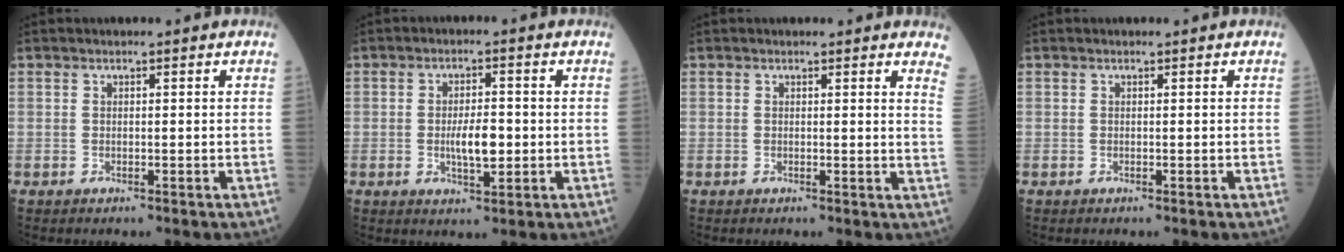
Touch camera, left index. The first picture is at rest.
{"total": 4.8, "force": [-0.7, 1.6, 4.5], "torque": [-0.084, -0.006, -0.010]}
{"total": 5.5, "force": [5.3, 0.7, 1.4], "torque": [-0.001, -0.027, 0.026]}
{"total": 0.0}